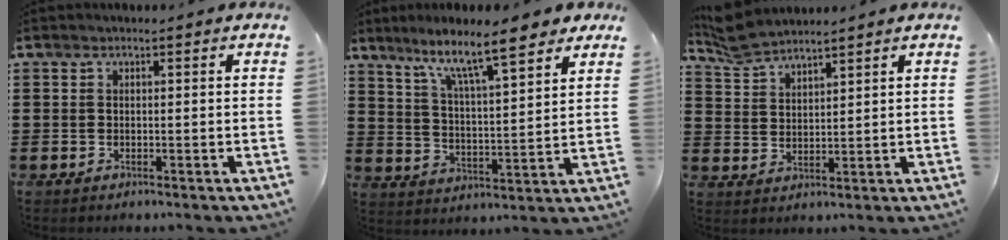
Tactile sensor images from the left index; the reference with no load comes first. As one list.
[{"total": 9.9, "force": [7.9, 1.5, 5.8], "torque": [-0.125, -0.038, 0.128]}, {"total": 4.7, "force": [4.6, 0.6, 1.0], "torque": [-0.035, -0.012, 0.086]}]